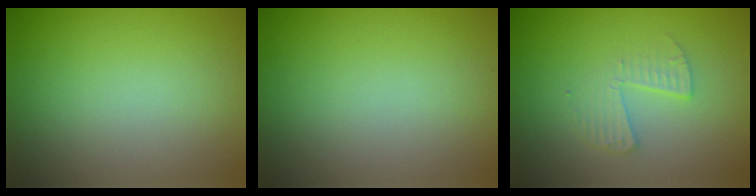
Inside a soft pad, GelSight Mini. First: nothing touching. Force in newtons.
{"total": 0.0}
{"total": 2.1, "press": 2.0, "slide": 0.1}